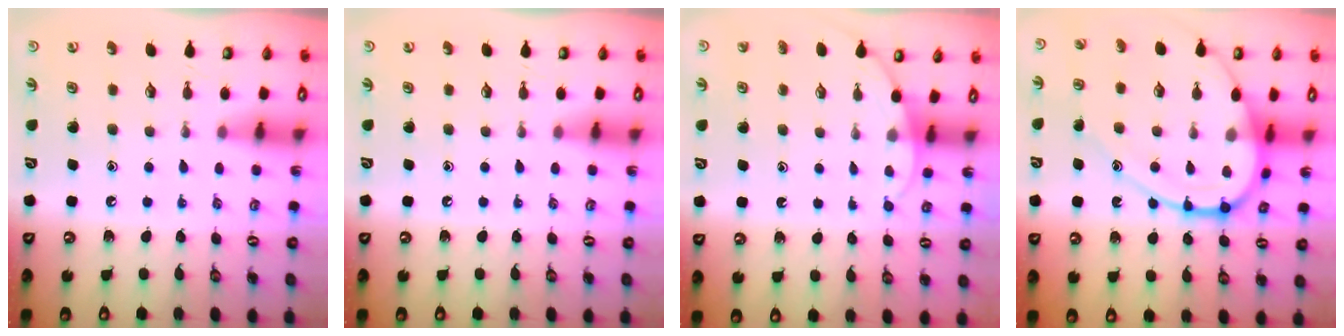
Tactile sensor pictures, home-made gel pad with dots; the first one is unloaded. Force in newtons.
{"total": 0.0}
{"total": 3.7, "press": 3.7, "slide": 0.3}
{"total": 15.5, "press": 15.4, "slide": 1.1}